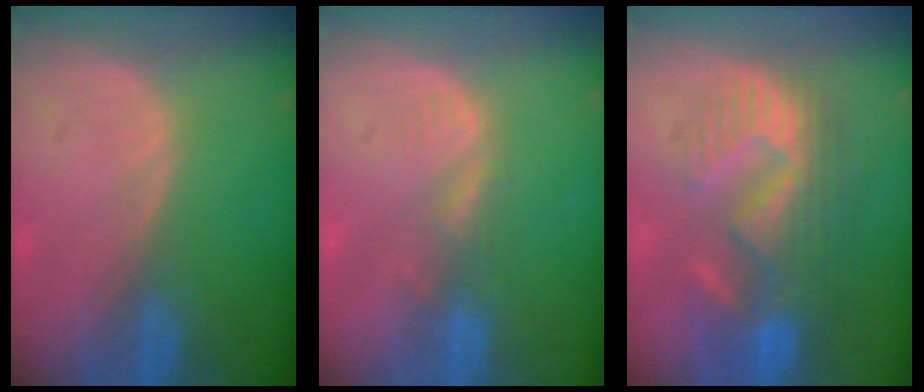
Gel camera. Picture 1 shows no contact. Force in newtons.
{"total": 2.0, "press": 2.0, "slide": 0.3}
{"total": 10.2, "press": 9.7, "slide": 3.1}